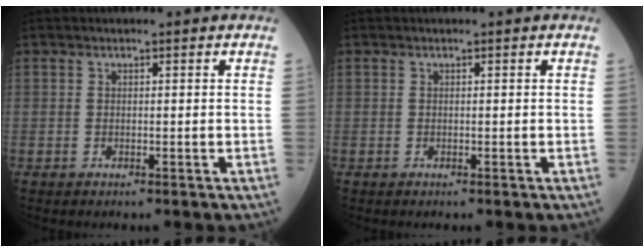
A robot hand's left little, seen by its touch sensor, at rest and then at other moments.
{"total": 0.0}